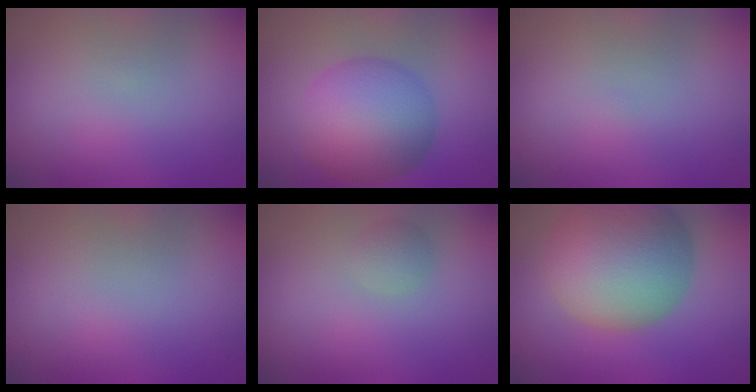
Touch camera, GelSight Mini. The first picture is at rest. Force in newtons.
{"total": 7.9, "press": 7.9, "slide": 0.1}
{"total": 0.0}
{"total": 0.0}
{"total": 1.2, "press": 1.2, "slide": 0.1}
{"total": 12.3, "press": 12.3, "slide": 1.0}